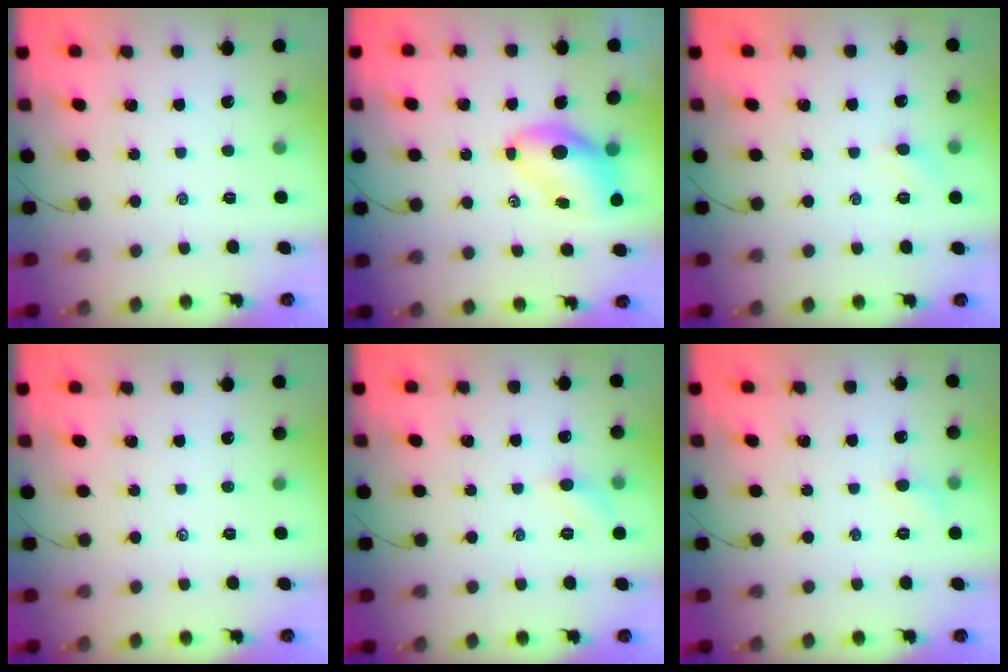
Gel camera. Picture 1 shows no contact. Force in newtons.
{"total": 7.5, "press": 7.3, "slide": 1.6}
{"total": 4.1, "press": 3.9, "slide": 1.3}
{"total": 0.0}
{"total": 5.1, "press": 4.8, "slide": 1.7}
{"total": 3.5, "press": 3.3, "slide": 1.2}